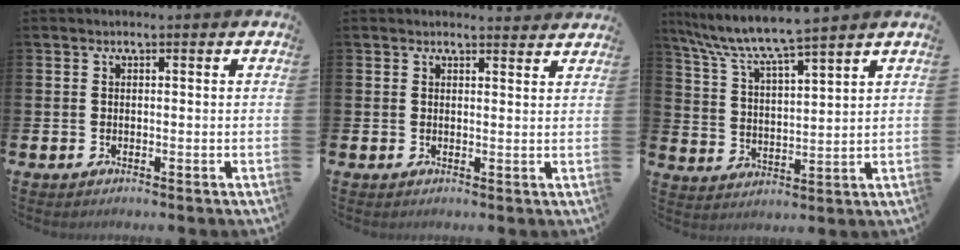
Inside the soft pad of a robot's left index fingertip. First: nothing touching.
{"total": 1.9, "force": [1.8, 0.1, -0.1], "torque": [0.013, -0.014, 0.030]}
{"total": 7.2, "force": [6.7, 0.1, 2.6], "torque": [-0.079, -0.041, 0.114]}